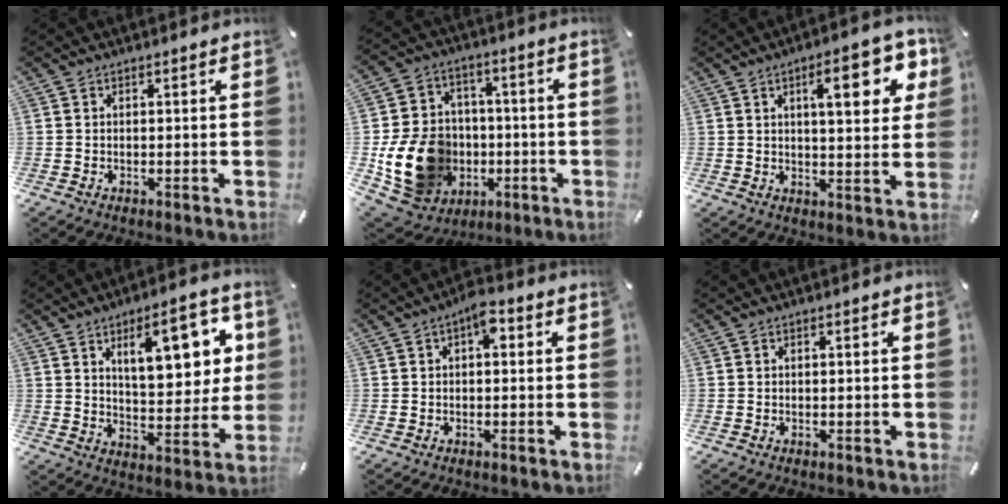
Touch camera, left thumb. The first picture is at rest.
{"total": 17.1, "force": [-3.7, 14.4, 8.5], "torque": [-0.163, 0.023, -0.052]}
{"total": 13.5, "force": [5.3, 4.6, 11.5], "torque": [-0.159, -0.009, 0.078]}
{"total": 15.6, "force": [6.8, 7.0, 12.2], "torque": [-0.164, -0.020, 0.106]}
{"total": 4.6, "force": [1.0, 2.3, 3.8], "torque": [-0.055, 0.006, 0.008]}
{"total": 0.0}